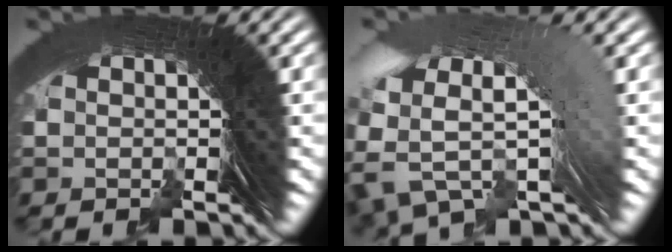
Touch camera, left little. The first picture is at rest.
{"total": 6.2, "force": [-0.4, 3.2, 5.3], "torque": [-0.104, 0.004, -0.002]}